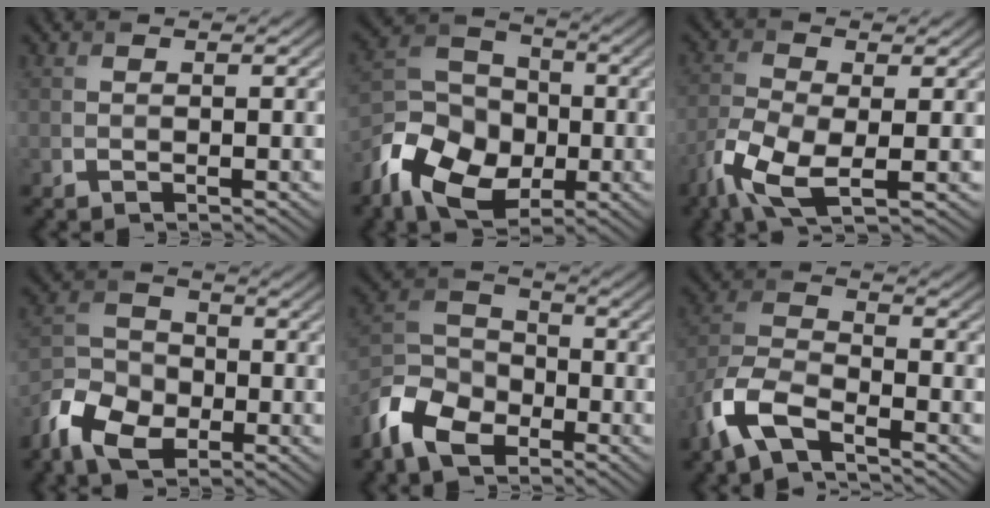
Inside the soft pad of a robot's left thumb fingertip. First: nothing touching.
{"total": 12.1, "force": [-5.0, 8.5, 7.1], "torque": [-0.166, -0.025, -0.108]}
{"total": 7.2, "force": [-3.4, 2.9, 5.7], "torque": [-0.136, -0.013, -0.074]}
{"total": 8.4, "force": [-4.7, 5.2, 4.6], "torque": [-0.108, -0.011, -0.107]}
{"total": 9.4, "force": [-6.0, 5.4, 4.8], "torque": [-0.116, -0.013, -0.142]}
{"total": 8.4, "force": [-5.4, 3.1, 5.7], "torque": [-0.130, -0.005, -0.128]}